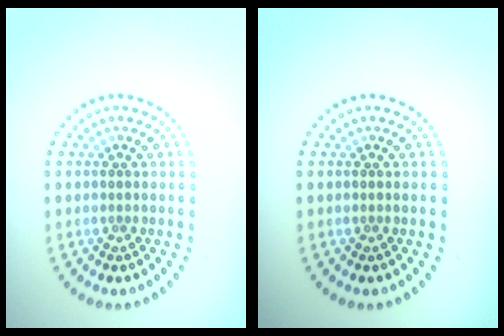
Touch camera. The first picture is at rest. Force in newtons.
{"total": 0.0}